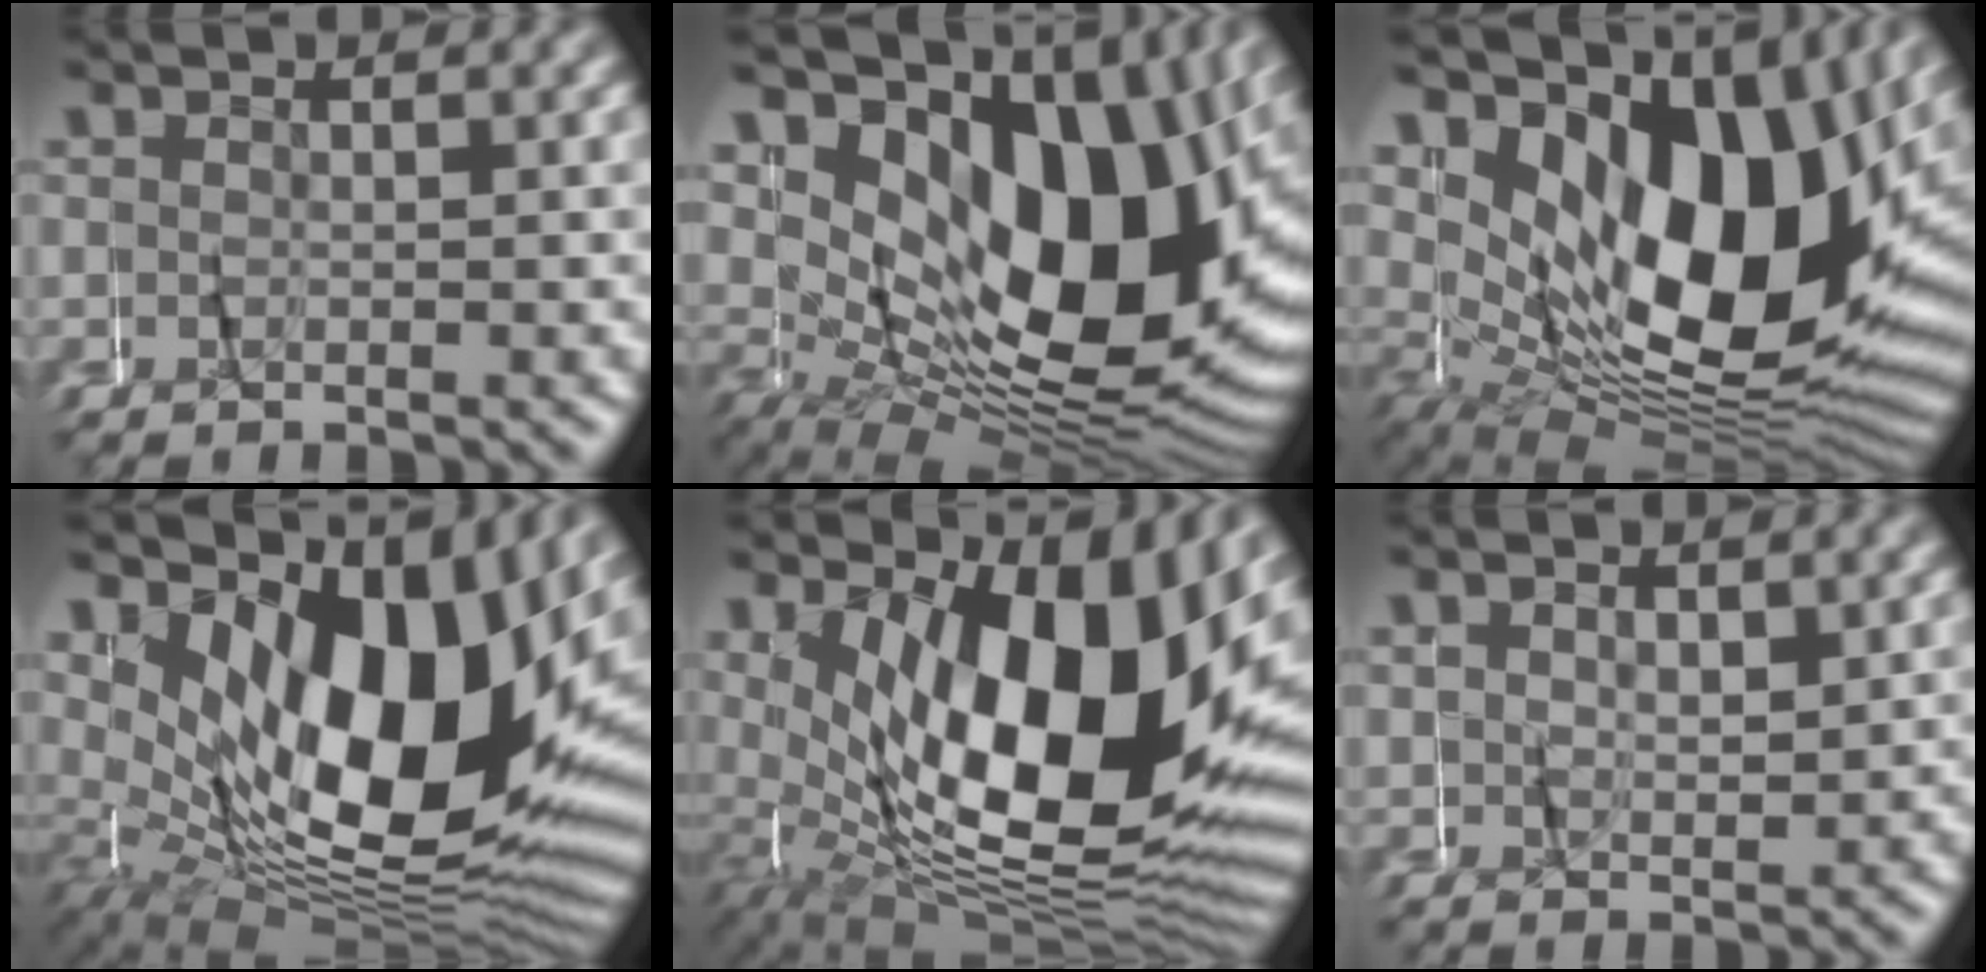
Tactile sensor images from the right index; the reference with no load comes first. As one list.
[{"total": 21.1, "force": [3.4, 13.0, 16.3], "torque": [-0.268, 0.008, 0.042]}, {"total": 20.7, "force": [2.5, 12.2, 16.6], "torque": [-0.277, -0.005, 0.040]}, {"total": 19.1, "force": [1.7, 10.5, 15.9], "torque": [-0.253, 0.003, 0.028]}, {"total": 18.1, "force": [0.2, 9.3, 15.6], "torque": [-0.252, -0.010, 0.012]}, {"total": 0.6, "force": [0.4, 0.1, -0.5], "torque": [0.003, 0.002, 0.007]}]